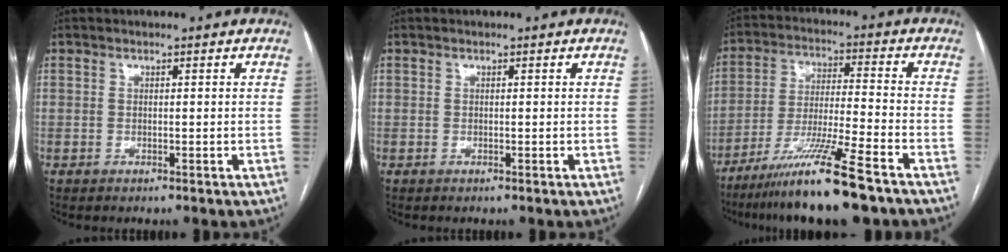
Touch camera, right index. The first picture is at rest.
{"total": 0.0}
{"total": 14.1, "force": [-10.0, -0.7, 9.9], "torque": [-0.186, -0.035, -0.177]}